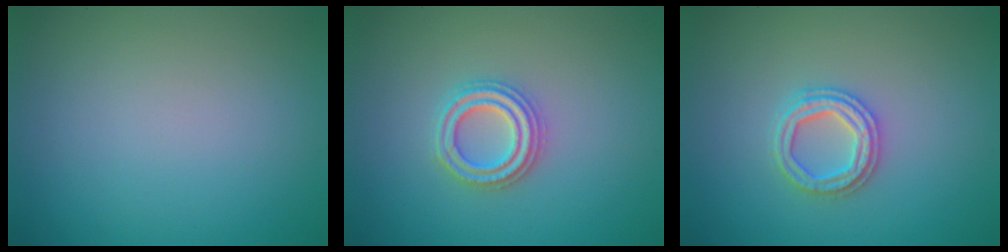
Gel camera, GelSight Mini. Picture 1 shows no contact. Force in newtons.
{"total": 2.7, "press": 2.7, "slide": 0.5}
{"total": 2.6, "press": 2.6, "slide": 0.5}